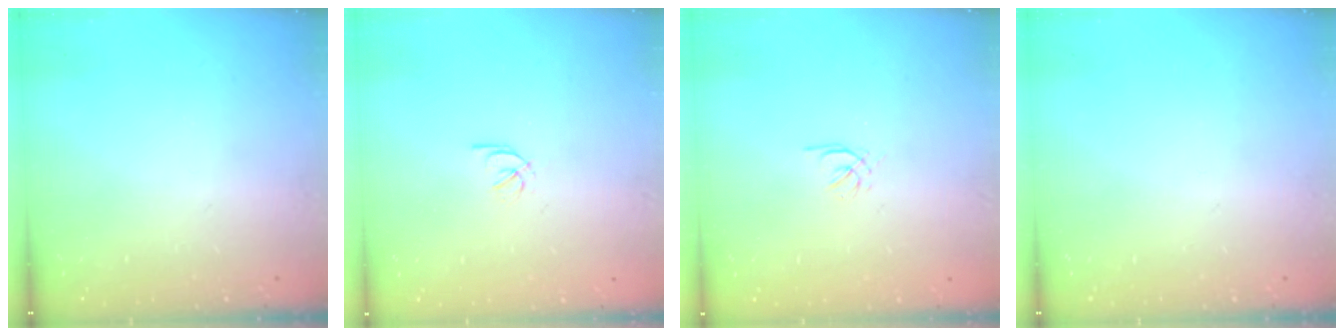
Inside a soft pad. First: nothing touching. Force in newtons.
{"total": 2.0, "press": 2.0, "slide": 0.3}
{"total": 0.5, "press": 0.3, "slide": 0.4}
{"total": 0.0}